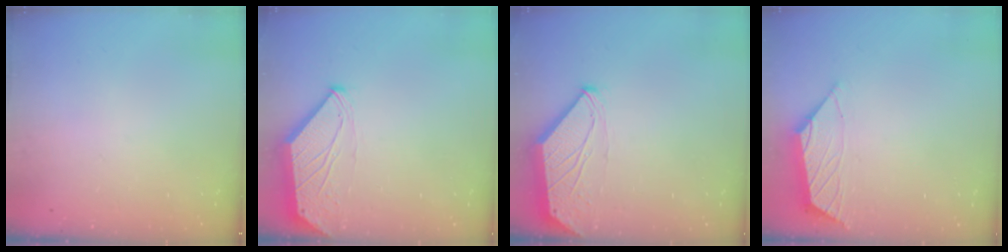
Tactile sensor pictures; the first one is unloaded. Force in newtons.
{"total": 0.0}
{"total": 0.0}
{"total": 1.6, "press": 1.5, "slide": 0.6}